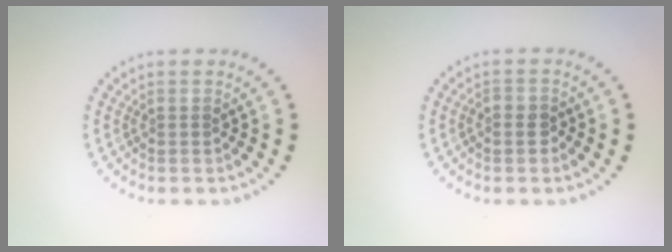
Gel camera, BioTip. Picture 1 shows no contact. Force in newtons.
{"total": 1.0, "press": 0.9, "slide": 0.4}